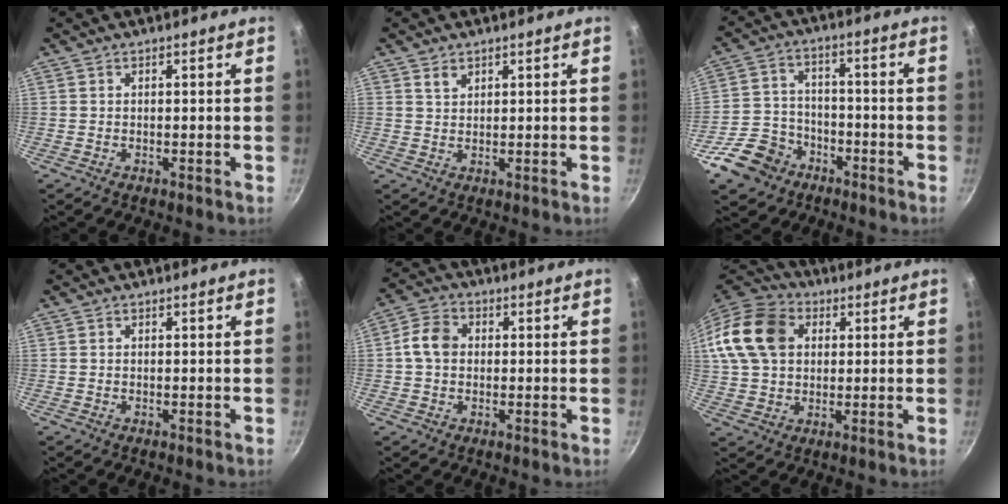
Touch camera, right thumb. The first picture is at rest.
{"total": 2.1, "force": [1.2, 1.3, 1.0], "torque": [-0.015, -0.002, 0.022]}
{"total": 10.6, "force": [-6.1, 7.9, 3.6], "torque": [-0.058, 0.043, -0.108]}
{"total": 0.0}
{"total": 6.1, "force": [0.3, 4.9, 3.7], "torque": [-0.053, 0.017, -0.008]}
{"total": 17.2, "force": [4.2, 13.1, 10.4], "torque": [-0.197, 0.021, 0.065]}